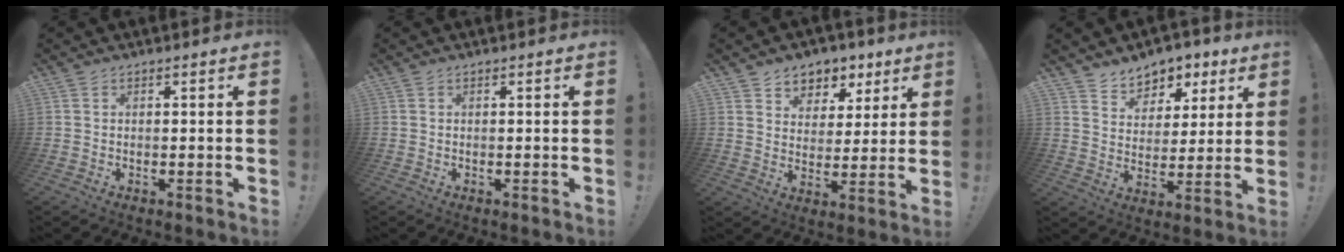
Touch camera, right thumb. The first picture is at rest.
{"total": 0.0}
{"total": 7.2, "force": [4.2, 5.7, 0.9], "torque": [-0.007, -0.033, 0.084]}
{"total": 7.7, "force": [5.4, 5.4, 0.8], "torque": [-0.011, -0.046, 0.106]}